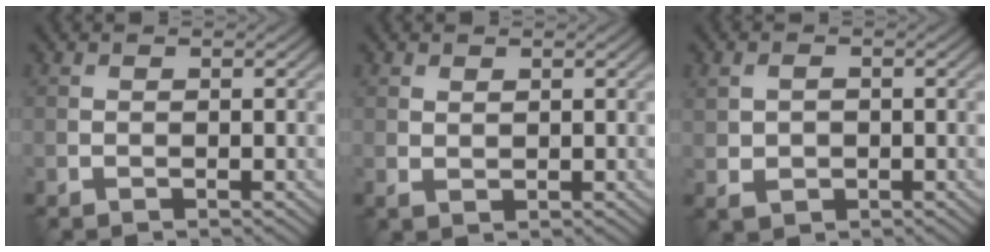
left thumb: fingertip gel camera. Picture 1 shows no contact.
{"total": 1.1, "force": [0.7, 0.7, 0.5], "torque": [-0.011, -0.003, 0.018]}
{"total": 2.6, "force": [0.1, 2.0, 1.6], "torque": [-0.036, -0.003, 0.004]}